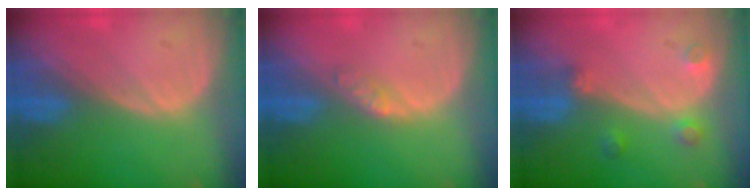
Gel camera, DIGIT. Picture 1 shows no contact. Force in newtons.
{"total": 1.7, "press": 1.7, "slide": 0.2}
{"total": 3.0, "press": 2.8, "slide": 1.1}